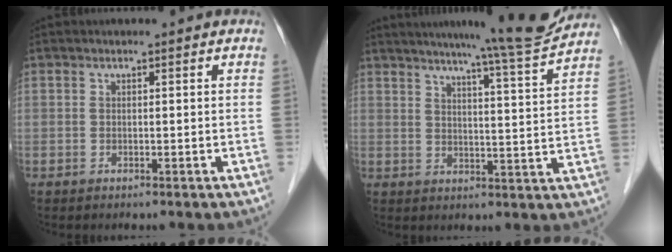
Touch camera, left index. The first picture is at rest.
{"total": 12.0, "force": [10.8, -1.7, 5.0], "torque": [-0.076, -0.027, 0.141]}